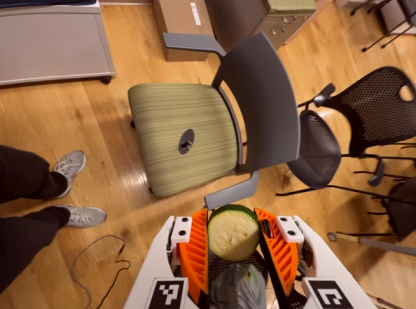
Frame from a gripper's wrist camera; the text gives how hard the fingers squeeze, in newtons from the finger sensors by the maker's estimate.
{"total": 9.0, "left": 9.3, "right": 8.7}